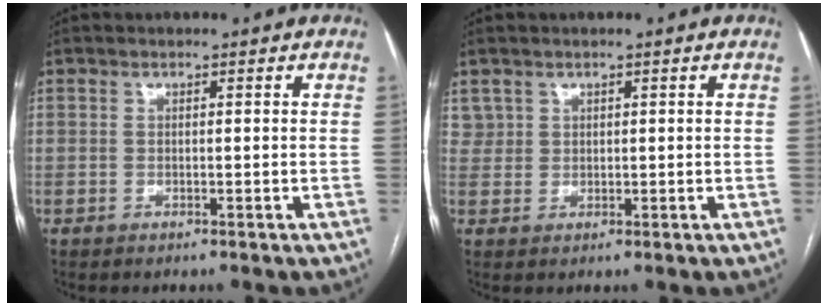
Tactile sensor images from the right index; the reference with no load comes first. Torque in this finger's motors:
{"motor_torque": [-0.23, 0.20, -0.12, -0.03]}